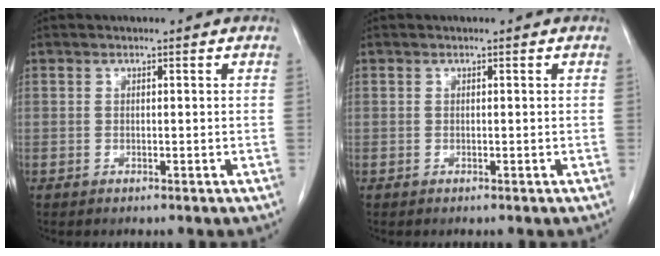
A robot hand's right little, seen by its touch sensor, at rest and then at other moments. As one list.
[{"total": 0.0}]